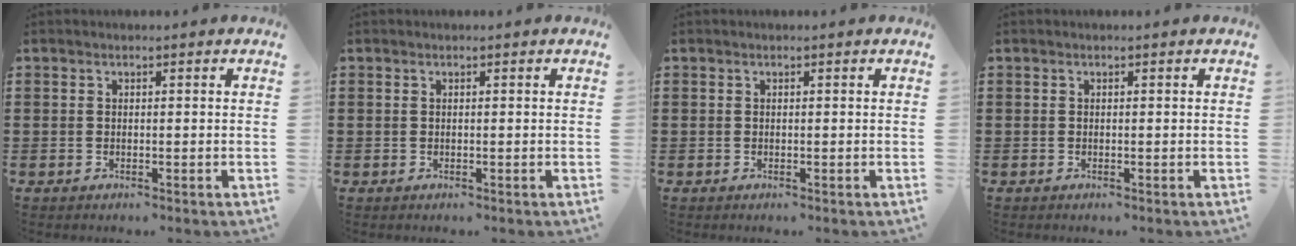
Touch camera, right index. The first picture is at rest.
{"total": 0.0}
{"total": 0.0}
{"total": 0.0}